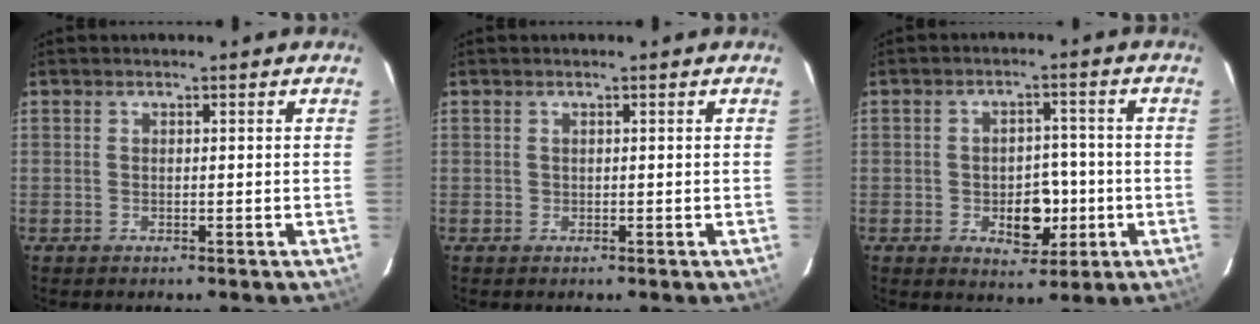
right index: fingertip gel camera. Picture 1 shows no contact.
{"total": 0.0}
{"total": 7.3, "force": [-1.9, 4.9, 5.1], "torque": [-0.089, 0.003, -0.015]}